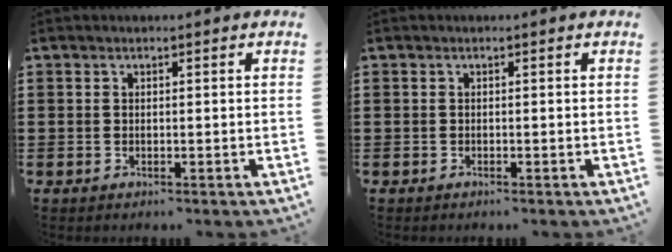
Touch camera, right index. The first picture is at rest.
{"total": 0.0}